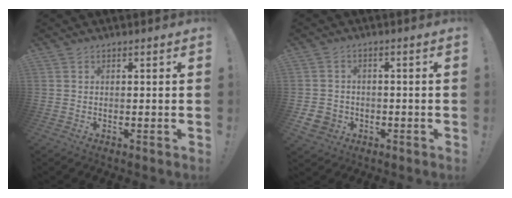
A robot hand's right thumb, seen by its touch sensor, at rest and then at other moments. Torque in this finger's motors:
{"motor_torque": [0.09, 0.13, 0.20, -0.12, -0.01]}